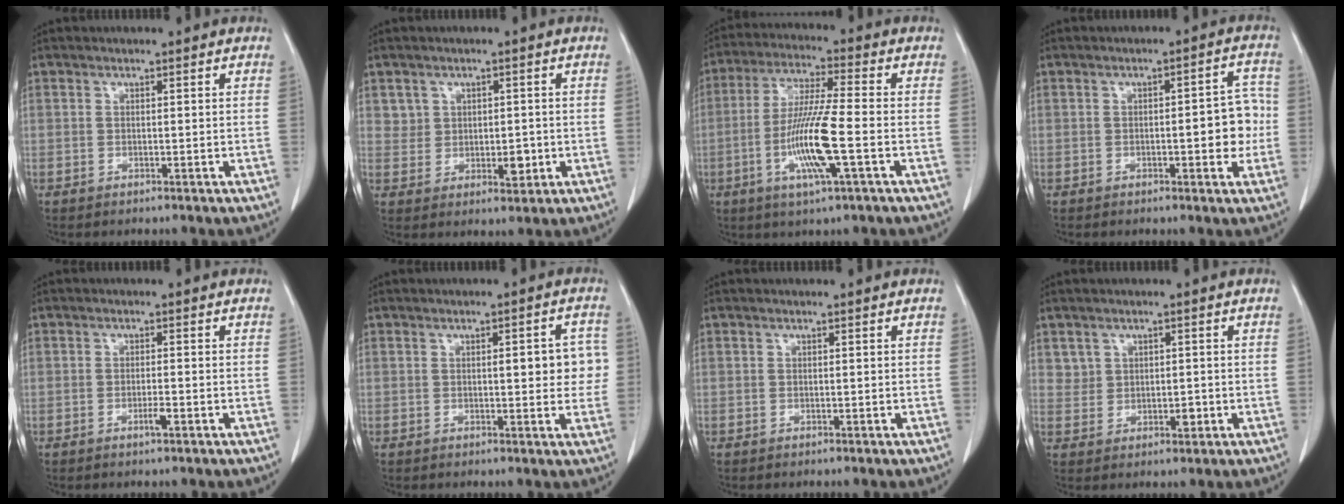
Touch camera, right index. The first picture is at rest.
{"total": 4.1, "force": [0.7, 3.5, 2.0], "torque": [-0.020, -0.004, 0.017]}
{"total": 11.8, "force": [-3.2, 0.3, 11.4], "torque": [-0.226, -0.013, -0.065]}
{"total": 6.1, "force": [-0.6, 1.9, 5.8], "torque": [-0.069, 0.013, -0.007]}
{"total": 1.6, "force": [-0.7, 0.2, 1.4], "torque": [-0.028, -0.002, -0.013]}
{"total": 5.9, "force": [0.6, 2.1, 5.5], "torque": [-0.058, 0.010, 0.005]}
{"total": 0.0}
{"total": 3.0, "force": [0.8, 2.7, 1.1], "torque": [-0.013, -0.003, 0.018]}